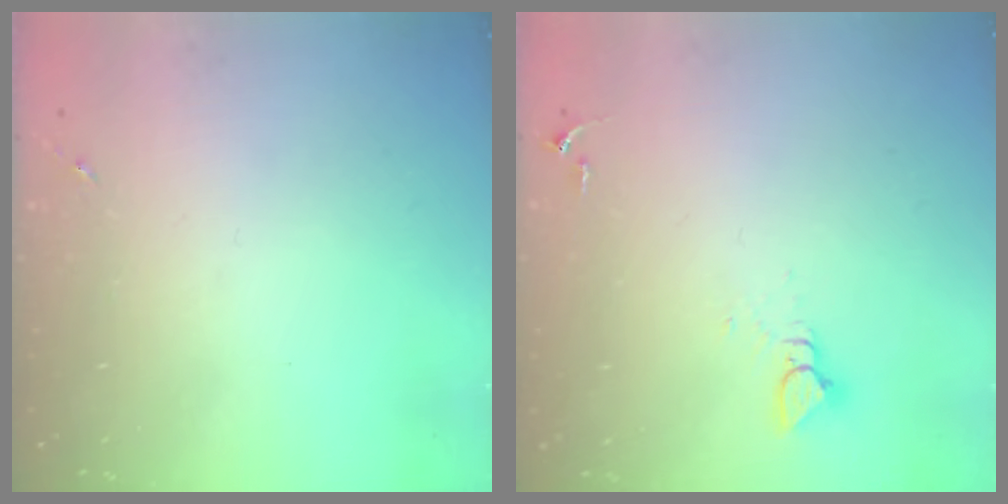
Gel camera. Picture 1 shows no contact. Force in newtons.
{"total": 3.9, "press": 3.8, "slide": 0.5}